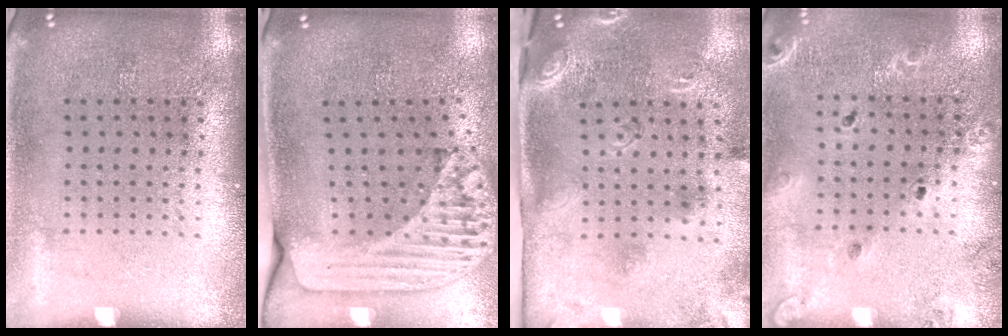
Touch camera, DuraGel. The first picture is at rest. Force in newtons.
{"total": 2.4, "press": 1.7, "slide": 1.7}
{"total": 3.0, "press": 1.8, "slide": 2.3}
{"total": 1.5, "press": 1.4, "slide": 0.2}